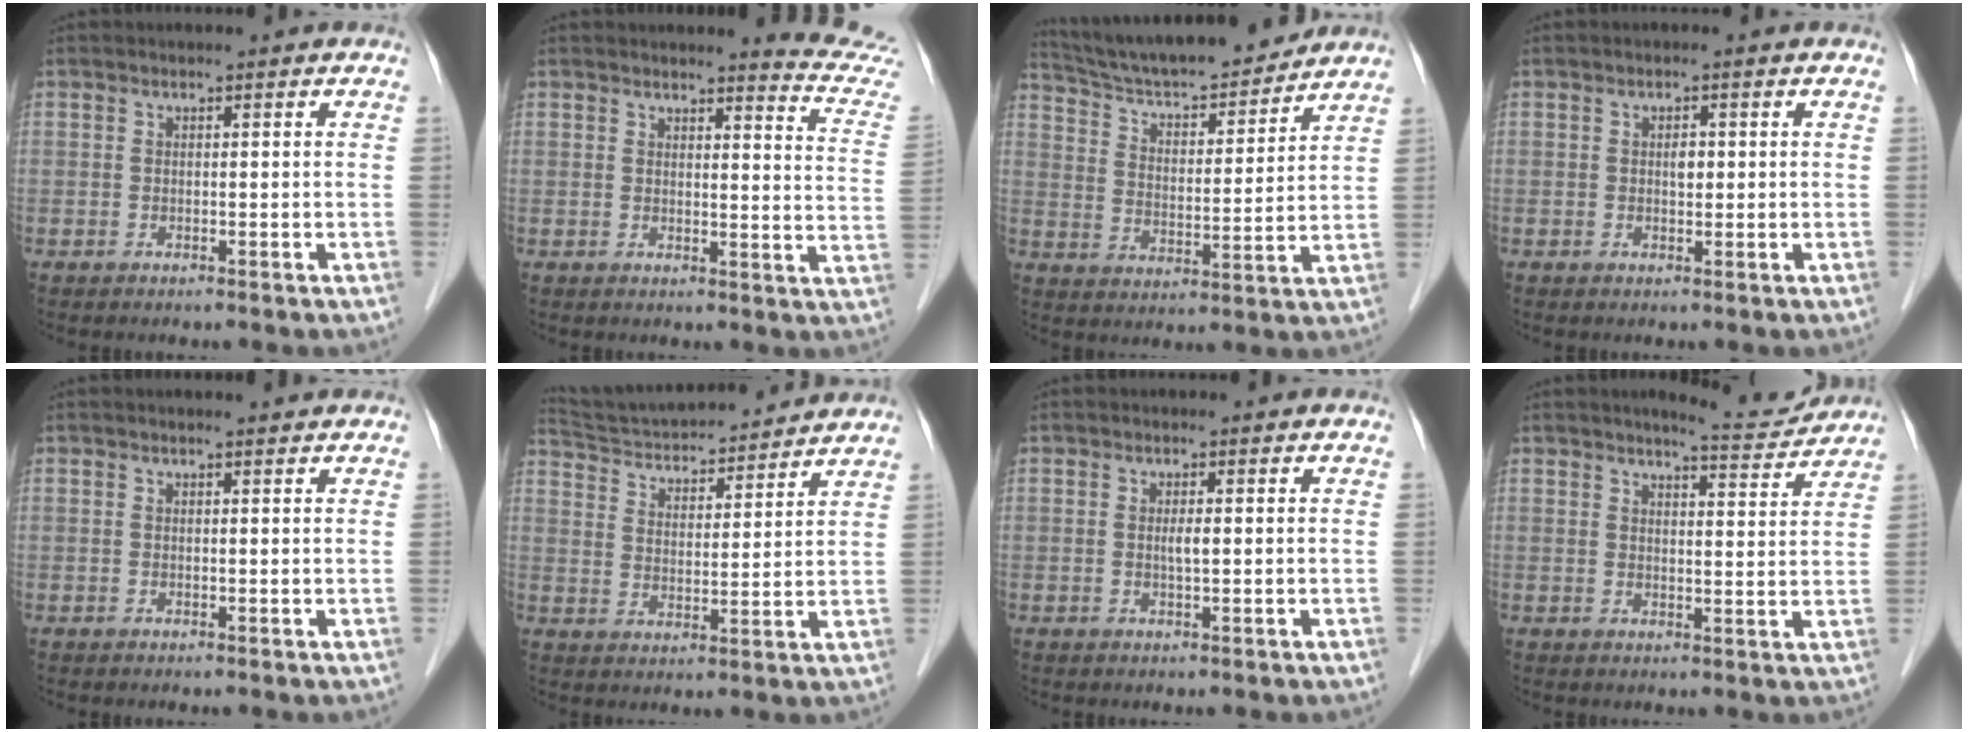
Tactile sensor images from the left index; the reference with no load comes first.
{"total": 9.5, "force": [9.4, -1.1, 0.4], "torque": [-0.002, -0.104, 0.080]}
{"total": 17.4, "force": [16.0, 2.2, 6.5], "torque": [-0.111, 0.006, 0.254]}
{"total": 1.4, "force": [0.0, 0.8, 1.2], "torque": [-0.017, -0.002, -0.001]}
{"total": 1.2, "force": [1.2, 0.0, 0.3], "torque": [-0.008, 0.002, 0.016]}
{"total": 16.7, "force": [15.8, 2.0, 5.1], "torque": [-0.088, 0.022, 0.244]}
{"total": 1.3, "force": [0.0, 0.1, 1.3], "torque": [-0.027, -0.004, -0.001]}
{"total": 6.1, "force": [5.9, 0.4, 1.4], "torque": [-0.024, -0.014, 0.071]}